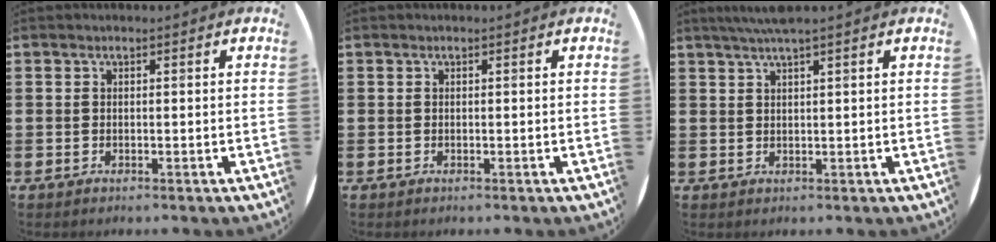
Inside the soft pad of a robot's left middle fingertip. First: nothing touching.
{"total": 0.0}
{"total": 2.6, "force": [1.9, -0.2, 1.8], "torque": [-0.036, 0.003, 0.034]}